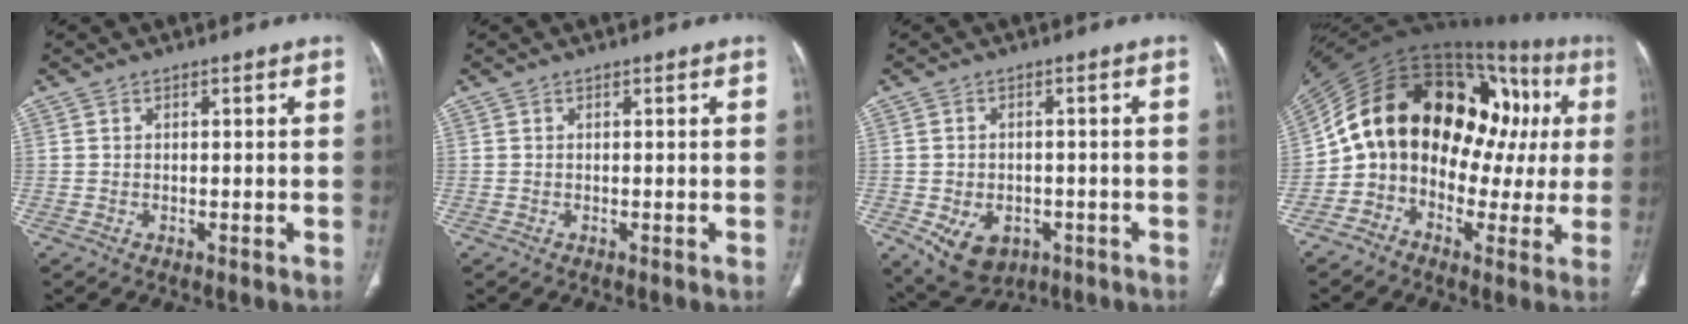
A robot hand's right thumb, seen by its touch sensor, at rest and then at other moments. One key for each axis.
{"total": 0.0}
{"total": 10.5, "fx": -4.3, "fy": 7.4, "fz": 6.1, "tx": -0.085, "ty": 0.011, "tz": -0.047}
{"total": 26.3, "fx": 2.7, "fy": 17.4, "fz": 19.5, "tx": -0.268, "ty": 0.081, "tz": 0.036}